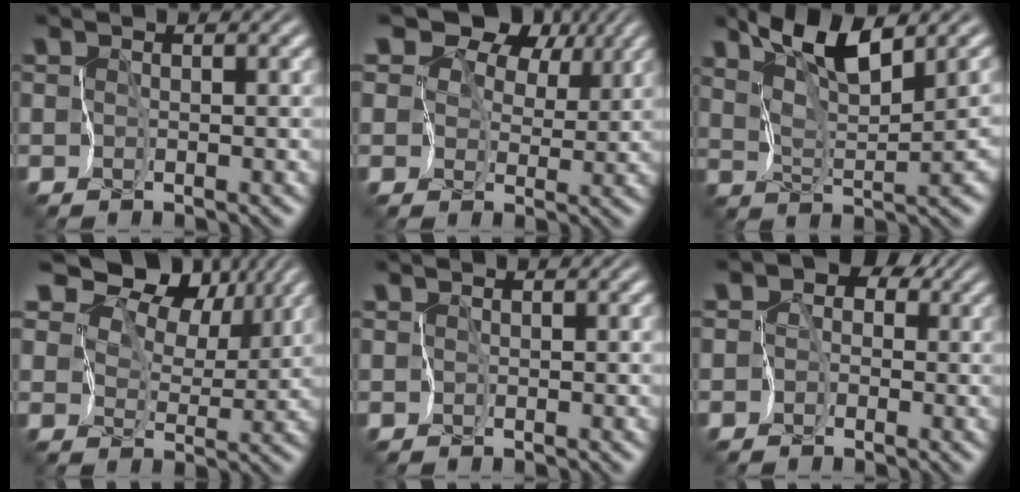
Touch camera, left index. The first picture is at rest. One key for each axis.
{"total": 11.2, "fx": 6.8, "fy": 6.8, "fz": 5.8, "tx": -0.108, "ty": 0.043, "tz": 0.082}
{"total": 5.7, "fx": 4.3, "fy": 0.5, "fz": 3.7, "tx": -0.069, "ty": 0.009, "tz": 0.079}
{"total": 12.5, "fx": 9.0, "fy": 6.1, "fz": 6.1, "tx": -0.130, "ty": 0.026, "tz": 0.144}
{"total": 0.0}
{"total": 5.7, "fx": 0.8, "fy": 4.9, "fz": 2.7, "tx": -0.020, "ty": 0.038, "tz": -0.038}